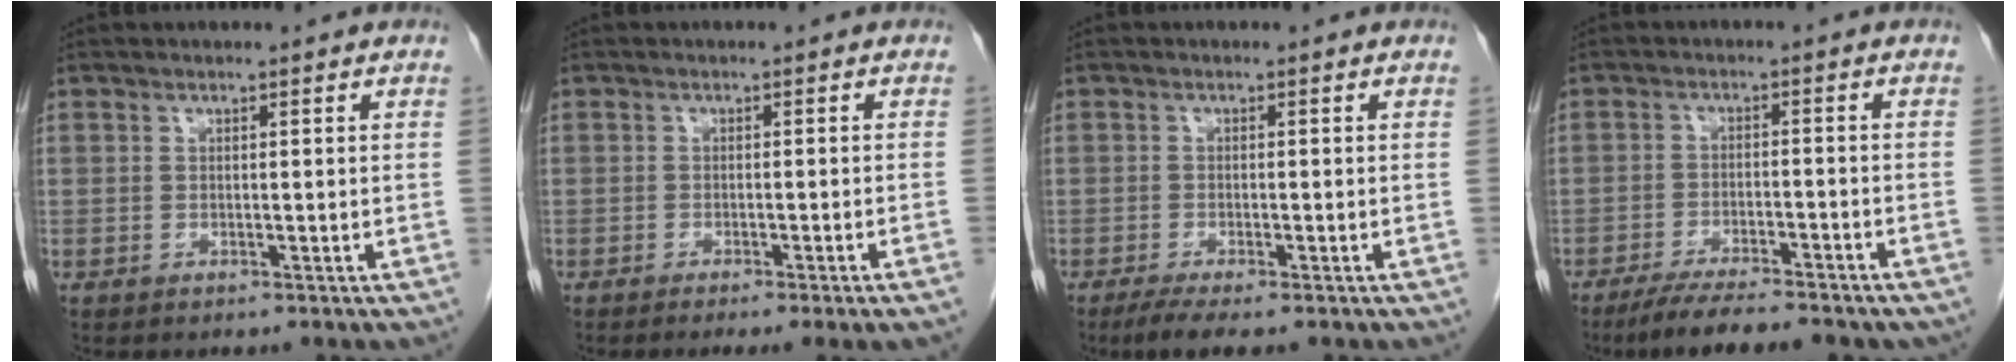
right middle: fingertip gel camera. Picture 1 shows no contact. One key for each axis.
{"total": 5.4, "fx": -3.9, "fy": -0.9, "fz": 3.5, "tx": -0.031, "ty": -0.010, "tz": -0.053}
{"total": 3.9, "fx": -2.8, "fy": 0.4, "fz": 2.7, "tx": -0.049, "ty": -0.011, "tz": -0.046}
{"total": 11.9, "fx": -10.0, "fy": 2.0, "fz": 6.2, "tx": -0.090, "ty": -0.015, "tz": -0.146}